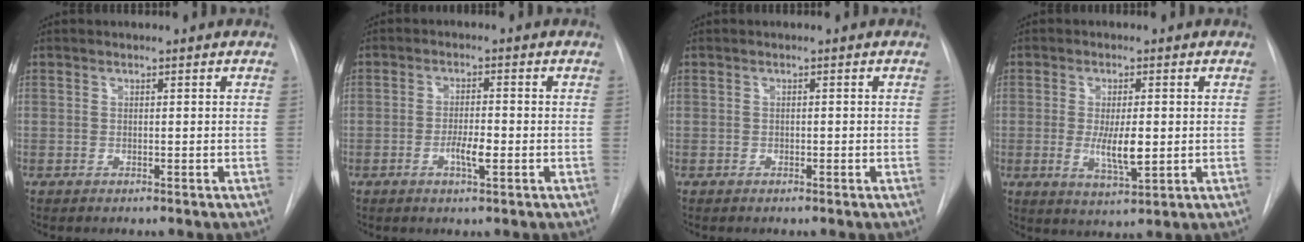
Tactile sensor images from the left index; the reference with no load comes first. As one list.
[{"total": 3.6, "force": [-1.9, 0.6, 3.0], "torque": [-0.054, -0.005, -0.030]}, {"total": 0.9, "force": [-0.9, 0.1, 0.0], "torque": [0.003, -0.004, -0.015]}, {"total": 5.7, "force": [-1.0, 1.5, 5.4], "torque": [-0.100, -0.018, -0.013]}]